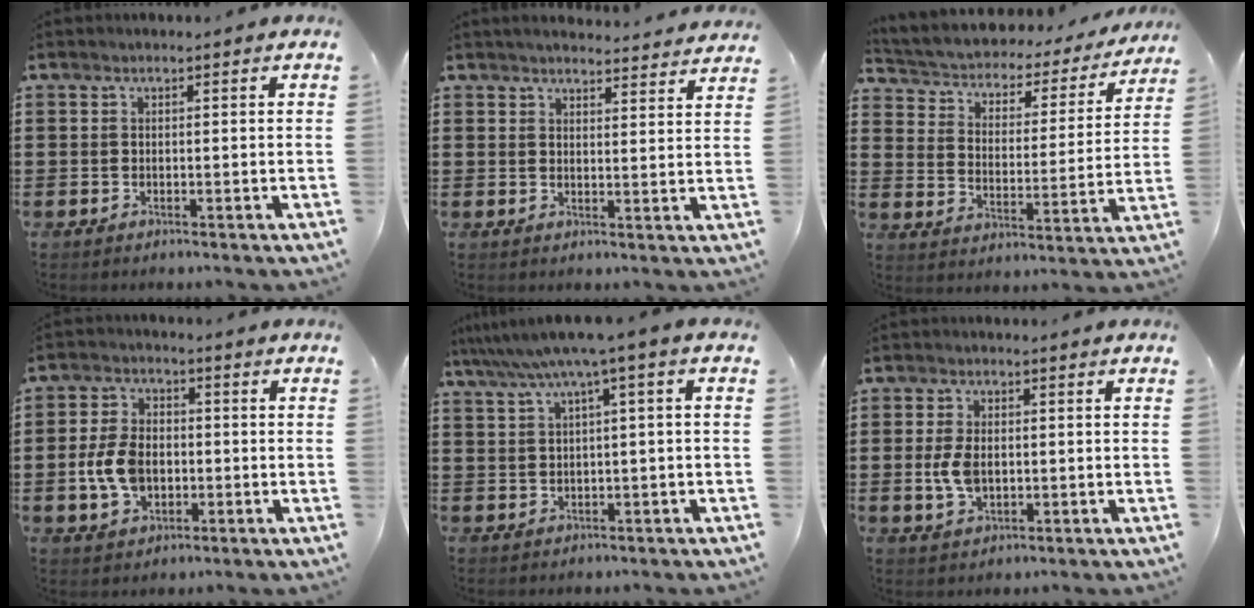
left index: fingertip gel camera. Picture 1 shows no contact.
{"total": 3.2, "force": [3.1, -0.3, 0.4], "torque": [-0.009, -0.019, 0.054]}
{"total": 2.5, "force": [2.4, 0.9, -0.1], "torque": [-0.018, -0.026, 0.028]}
{"total": 7.4, "force": [-1.2, 4.9, 5.3], "torque": [-0.132, 0.003, -0.028]}
{"total": 4.9, "force": [1.7, -0.5, 4.6], "torque": [-0.090, -0.017, 0.024]}
{"total": 4.9, "force": [-0.1, 2.9, 4.0], "torque": [-0.107, -0.003, -0.009]}